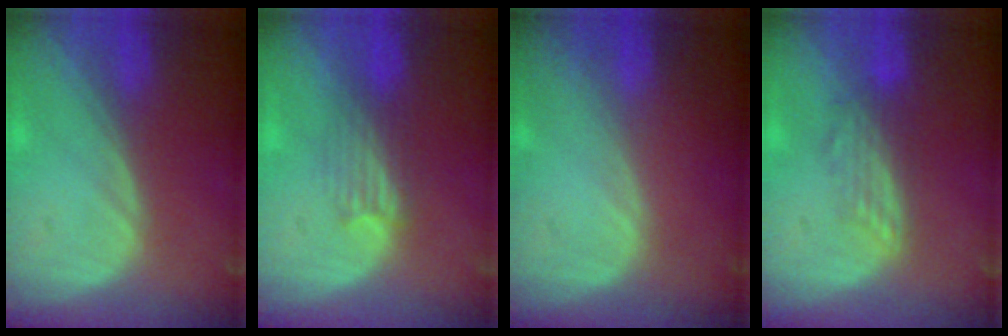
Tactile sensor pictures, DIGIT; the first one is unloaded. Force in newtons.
{"total": 3.3, "press": 2.9, "slide": 1.5}
{"total": 0.0}
{"total": 3.3, "press": 3.1, "slide": 1.2}